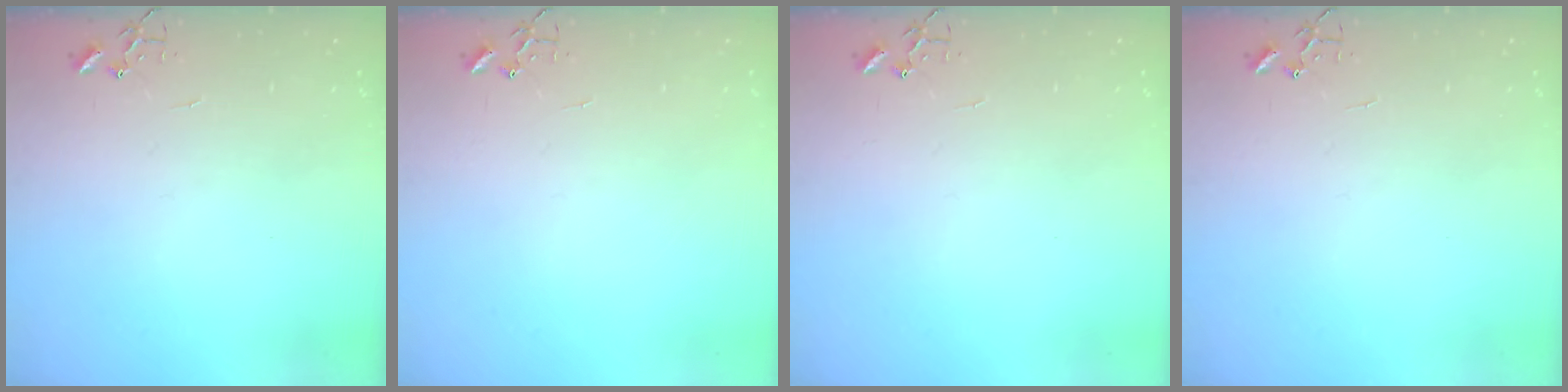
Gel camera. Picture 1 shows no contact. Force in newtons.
{"total": 0.0}
{"total": 0.0}
{"total": 0.0}